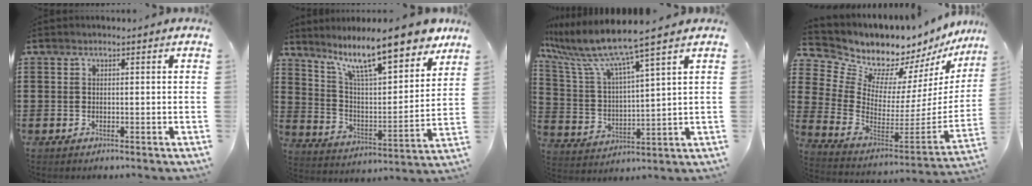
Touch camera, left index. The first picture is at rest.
{"total": 13.7, "force": [10.6, 2.2, 8.3], "torque": [-0.171, -0.058, 0.176]}
{"total": 9.1, "force": [7.3, -0.1, 5.3], "torque": [-0.135, -0.043, 0.118]}
{"total": 9.0, "force": [8.4, 3.2, 0.1], "torque": [-0.064, -0.080, 0.151]}